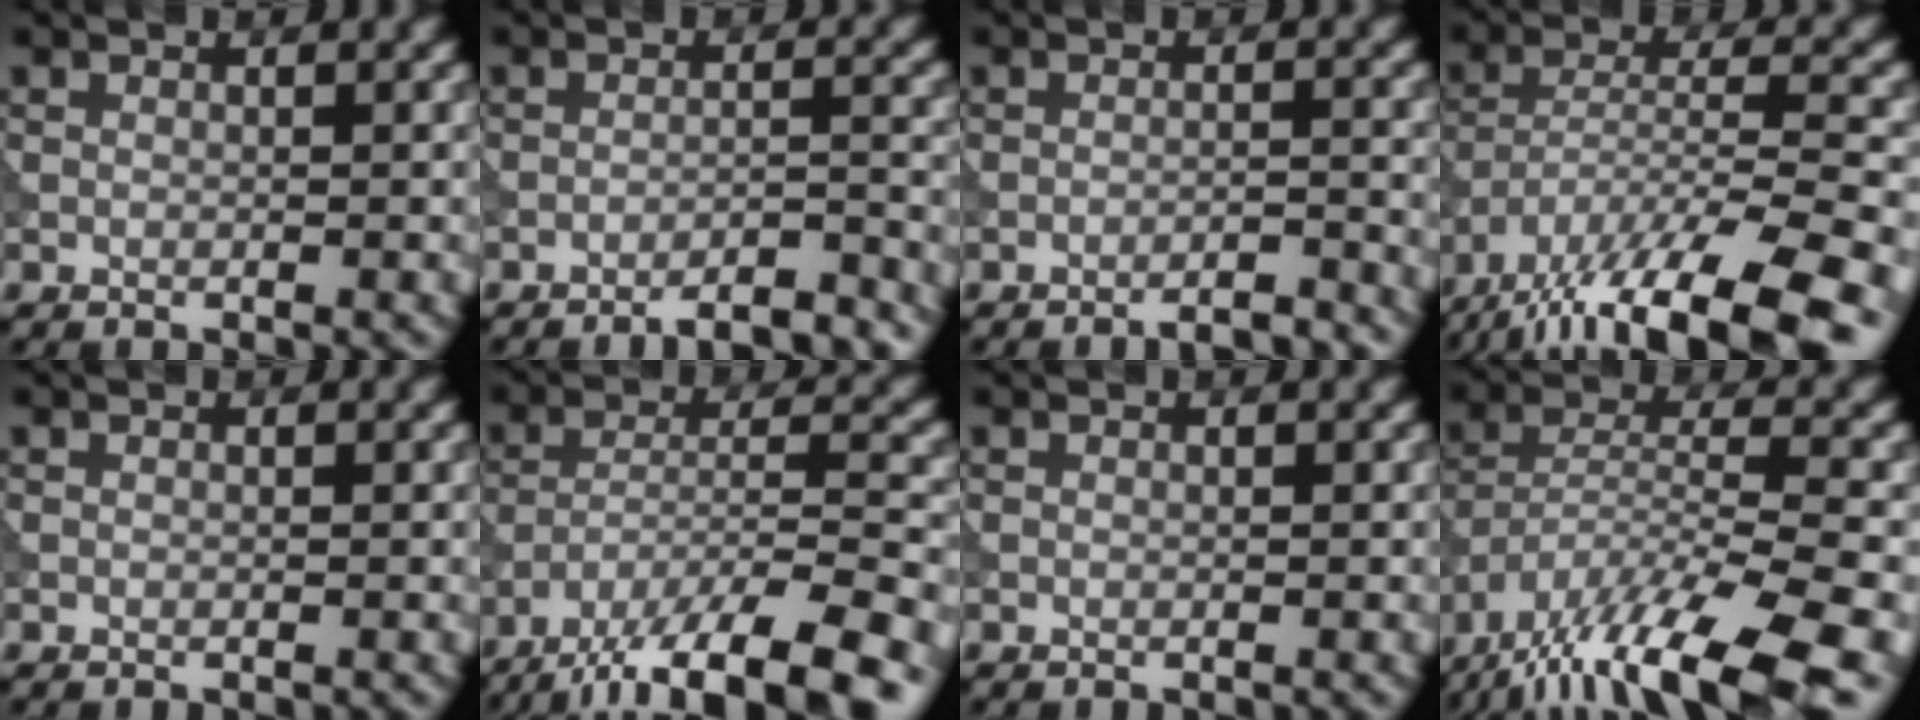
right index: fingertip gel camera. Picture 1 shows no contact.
{"total": 8.4, "force": [-7.7, 1.8, 2.9], "torque": [-0.016, 0.027, -0.088]}
{"total": 3.9, "force": [-3.5, 0.5, 1.6], "torque": [-0.012, 0.014, -0.050]}
{"total": 15.4, "force": [-11.5, 3.8, 9.4], "torque": [-0.175, -0.021, -0.176]}
{"total": 0.0}
{"total": 13.3, "force": [-10.2, 3.3, 7.9], "torque": [-0.132, -0.014, -0.154]}
{"total": 0.0}
{"total": 14.0, "force": [-10.5, 2.8, 8.9], "torque": [-0.174, 0.000, -0.179]}